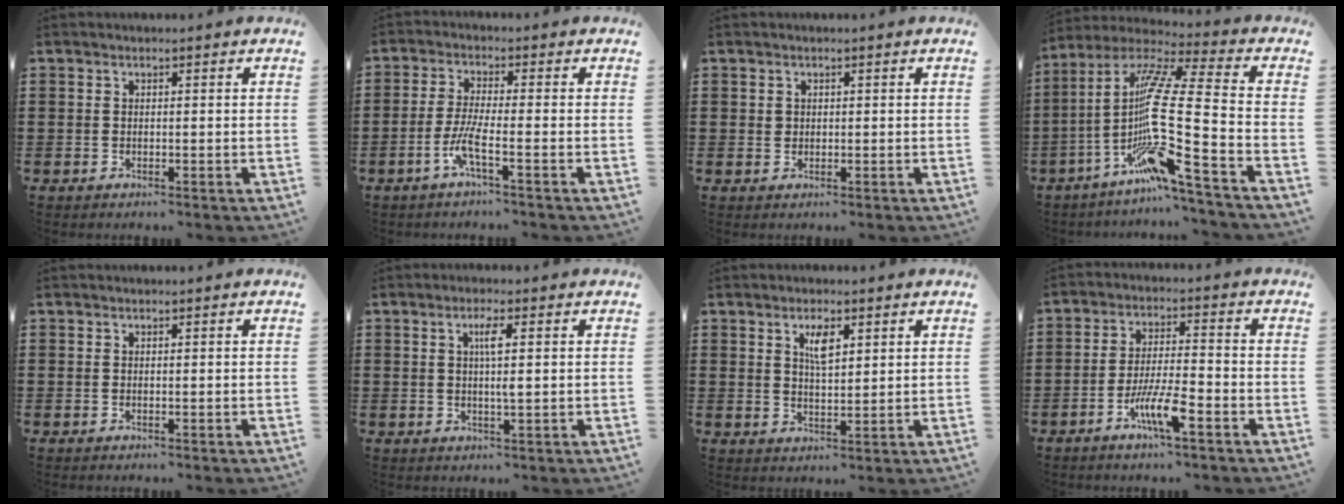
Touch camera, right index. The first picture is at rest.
{"total": 4.8, "force": [-2.4, 0.1, 4.2], "torque": [-0.100, -0.015, -0.052]}
{"total": 0.8, "force": [0.3, 0.7, 0.2], "torque": [-0.007, 0.002, 0.007]}
{"total": 14.7, "force": [-5.4, 0.4, 13.7], "torque": [-0.301, -0.038, -0.120]}
{"total": 0.0}
{"total": 3.4, "force": [0.6, 0.3, 3.4], "torque": [-0.066, 0.001, 0.007]}
{"total": 3.7, "force": [1.8, 1.2, 2.9], "torque": [-0.048, -0.001, 0.026]}
{"total": 7.1, "force": [-3.8, 1.0, 5.9], "torque": [-0.122, -0.005, -0.073]}